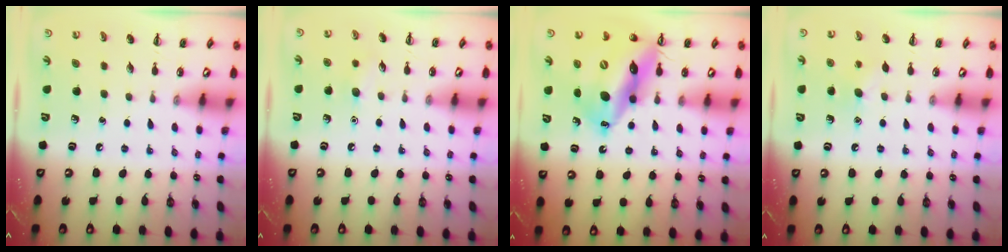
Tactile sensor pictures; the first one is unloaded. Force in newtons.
{"total": 5.9, "press": 5.6, "slide": 1.6}
{"total": 18.2, "press": 17.4, "slide": 5.3}
{"total": 5.4, "press": 5.3, "slide": 1.0}